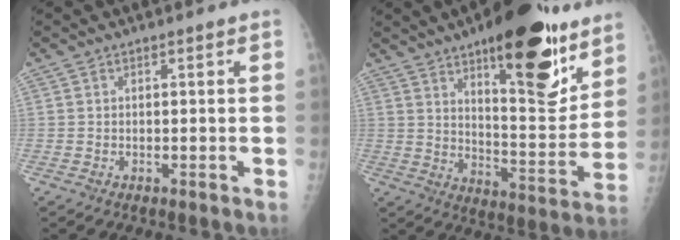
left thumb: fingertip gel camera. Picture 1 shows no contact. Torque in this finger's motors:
{"motor_torque": [2.58, 1.17, 1.53, -1.24, 0.53]}